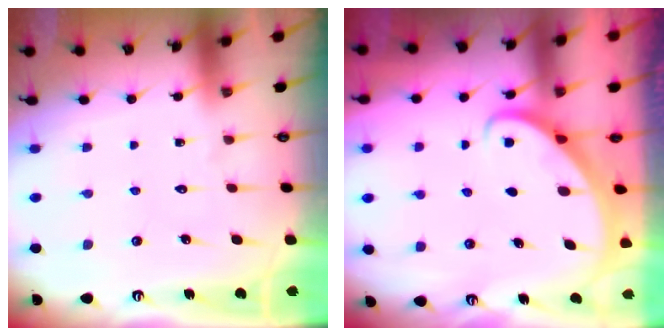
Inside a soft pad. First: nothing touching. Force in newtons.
{"total": 2.6, "press": 2.6, "slide": 0.2}